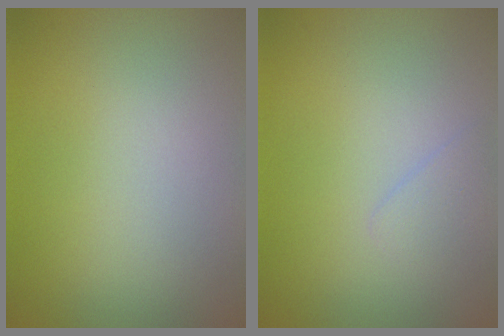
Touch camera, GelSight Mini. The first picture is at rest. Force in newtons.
{"total": 0.9, "press": 0.9, "slide": 0.0}